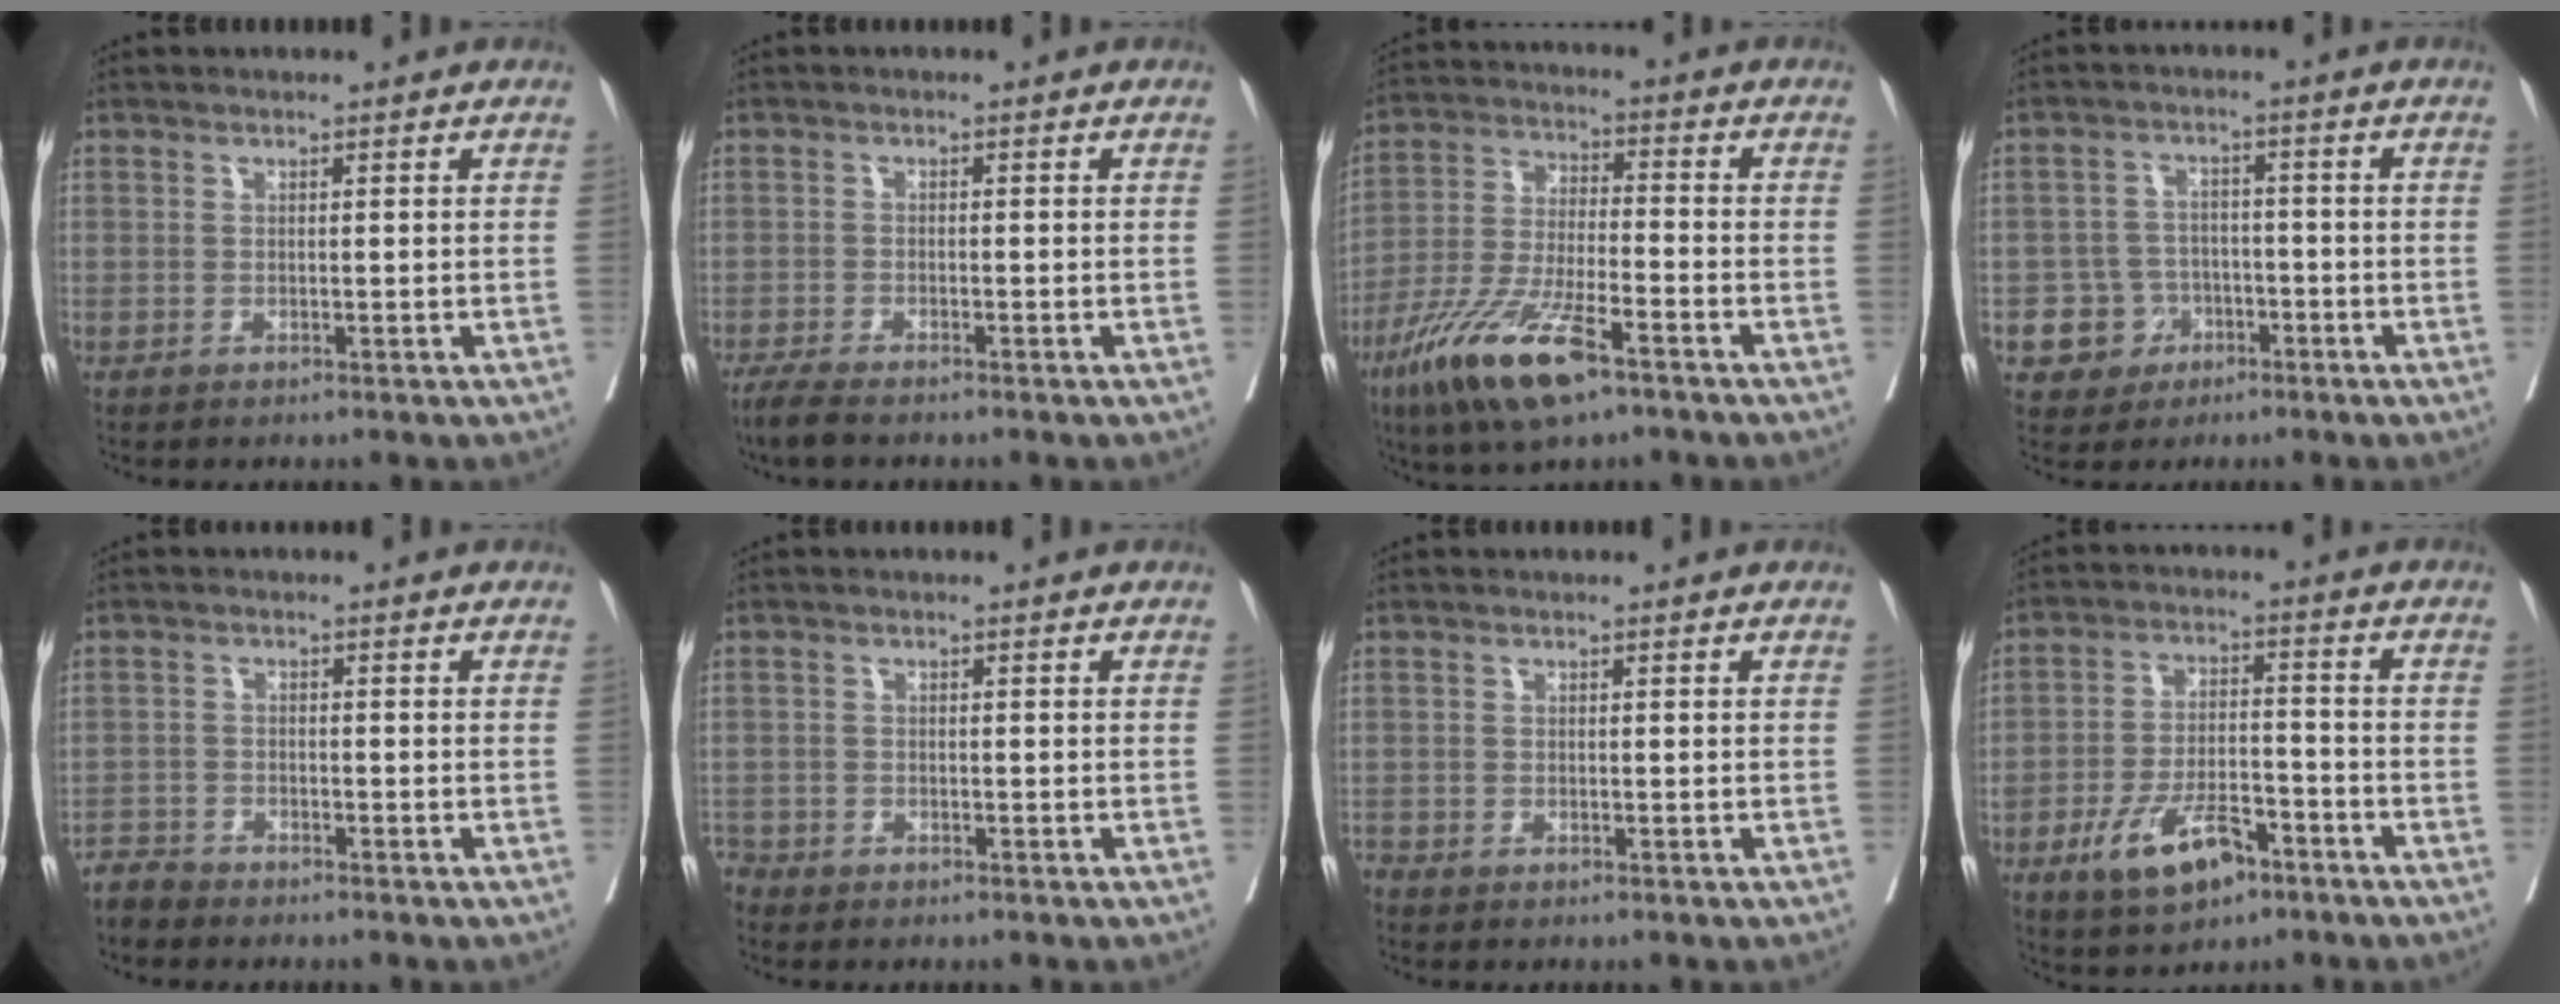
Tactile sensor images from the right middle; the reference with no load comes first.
{"total": 3.5, "force": [-2.9, 0.5, 1.8], "torque": [-0.035, -0.009, -0.050]}
{"total": 13.5, "force": [-8.2, 2.8, 10.4], "torque": [-0.211, -0.024, -0.150]}
{"total": 5.5, "force": [-2.4, 4.9, 0.7], "torque": [-0.007, 0.013, -0.035]}
{"total": 2.6, "force": [-2.5, 0.4, -0.6], "torque": [0.017, -0.007, -0.049]}
{"total": 2.7, "force": [-2.3, 1.3, -0.5], "torque": [0.002, 0.003, -0.048]}
{"total": 1.3, "force": [-1.2, 0.5, -0.1], "torque": [0.002, 0.001, -0.023]}
{"total": 9.8, "force": [-5.6, 4.3, 6.8], "torque": [-0.127, 0.002, -0.096]}